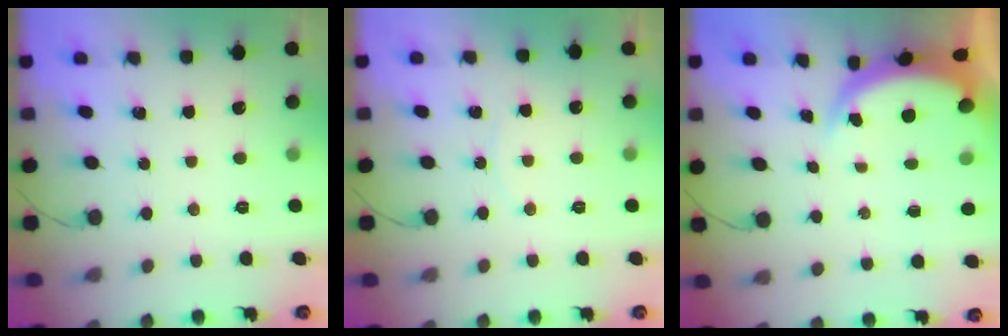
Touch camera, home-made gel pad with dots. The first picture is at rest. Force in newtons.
{"total": 2.2, "press": 2.1, "slide": 0.4}
{"total": 4.6, "press": 4.6, "slide": 0.3}